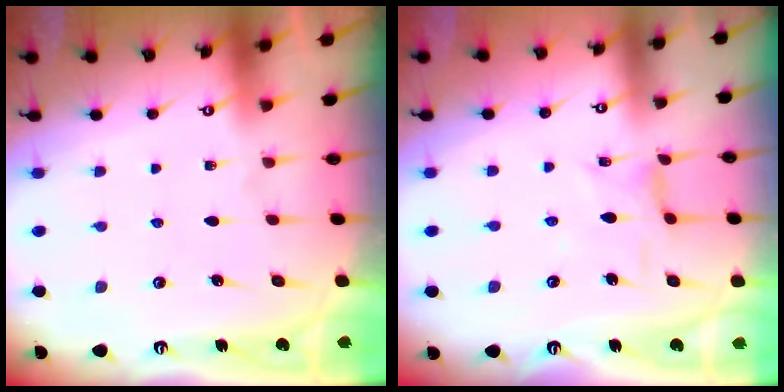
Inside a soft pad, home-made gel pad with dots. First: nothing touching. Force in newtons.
{"total": 2.3, "press": 2.3, "slide": 0.5}